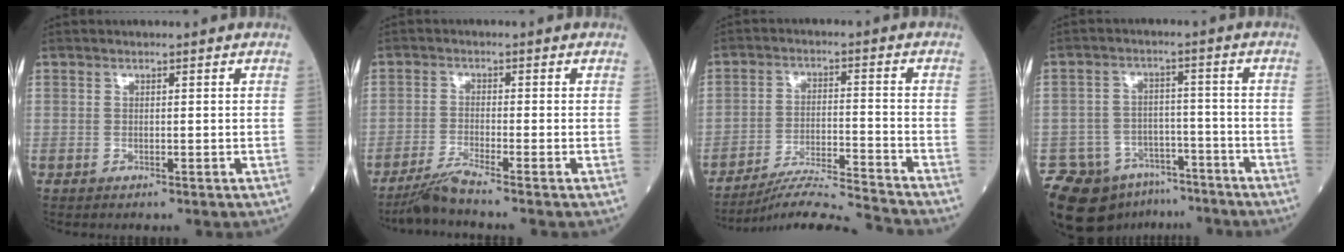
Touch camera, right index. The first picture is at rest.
{"total": 4.0, "force": [-3.4, -1.4, 1.5], "torque": [-0.041, -0.021, -0.073]}
{"total": 10.8, "force": [-10.3, -2.4, 2.3], "torque": [-0.031, -0.004, -0.181]}
{"total": 12.6, "force": [-9.4, 7.7, 3.3], "torque": [-0.068, 0.024, -0.136]}